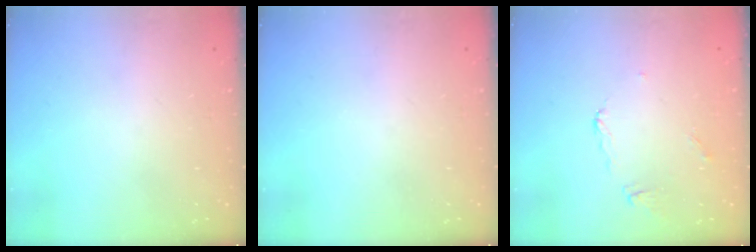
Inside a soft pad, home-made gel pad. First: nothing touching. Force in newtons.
{"total": 0.0}
{"total": 4.9, "press": 4.9, "slide": 0.1}